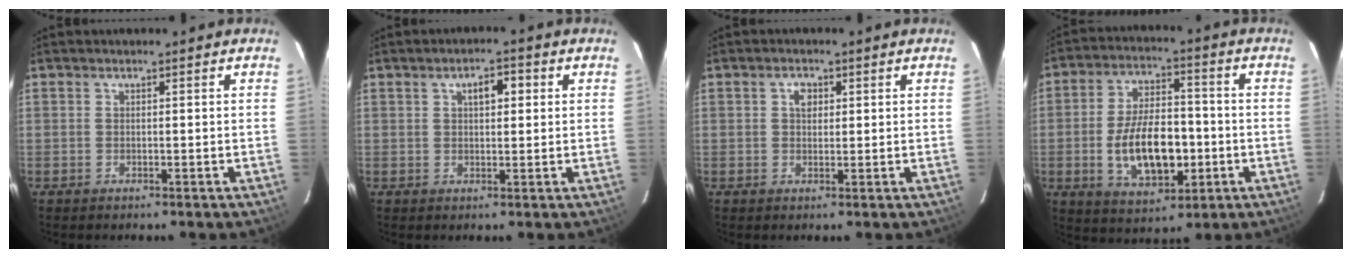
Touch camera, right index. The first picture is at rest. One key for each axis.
{"total": 3.8, "fx": 1.2, "fy": 1.8, "fz": 3.1, "tx": -0.048, "ty": 0.014, "tz": 0.021}
{"total": 2.5, "fx": 0.8, "fy": 1.8, "fz": 1.4, "tx": -0.021, "ty": 0.007, "tz": 0.013}
{"total": 14.3, "fx": -3.1, "fy": 7.4, "fz": 11.8, "tx": -0.226, "ty": 0.004, "tz": -0.037}